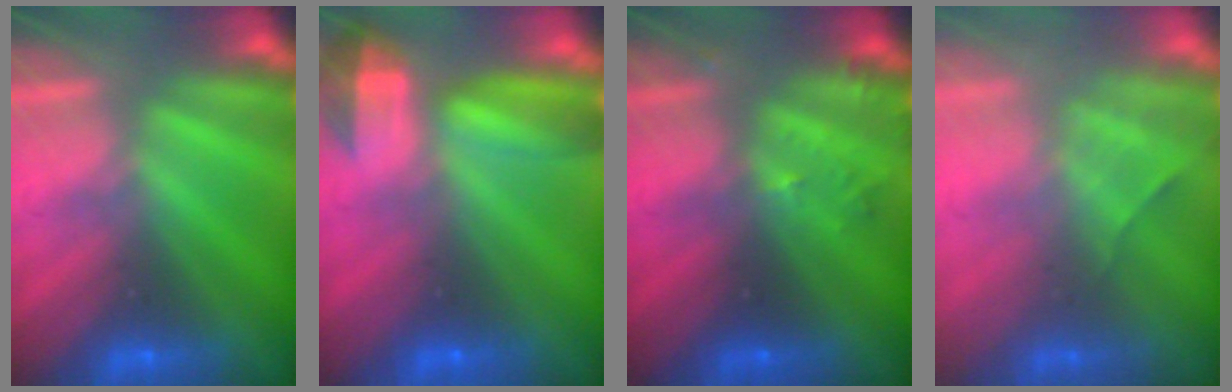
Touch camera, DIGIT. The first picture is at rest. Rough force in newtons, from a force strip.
{"total": 7.2}
{"total": 2.8}
{"total": 2.4}